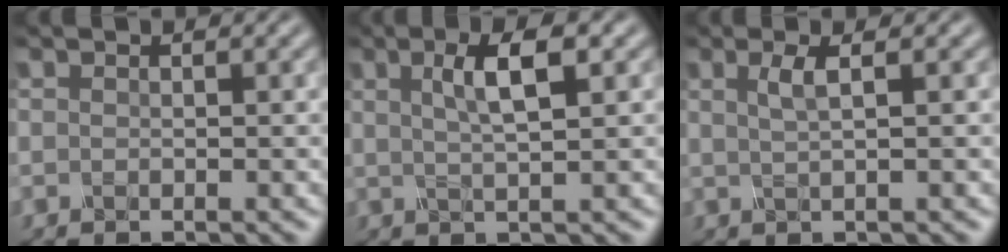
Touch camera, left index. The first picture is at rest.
{"total": 3.9, "force": [1.2, 1.0, 3.6], "torque": [-0.060, 0.006, 0.017]}
{"total": 1.9, "force": [0.5, 0.5, 1.7], "torque": [-0.030, 0.000, 0.005]}